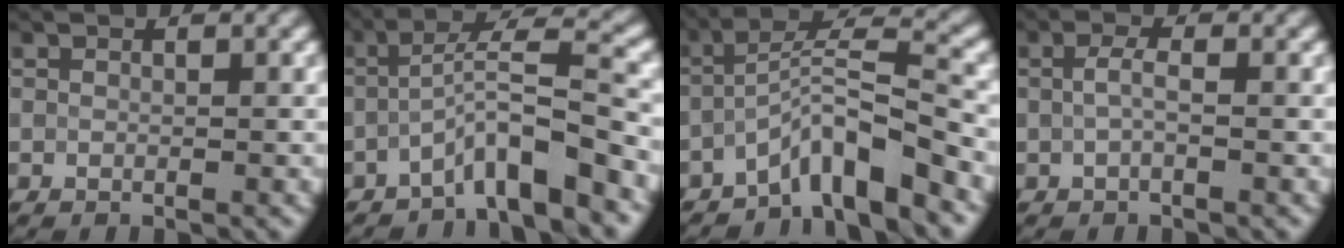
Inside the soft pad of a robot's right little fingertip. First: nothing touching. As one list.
[{"total": 6.0, "force": [-3.1, 1.0, 5.0], "torque": [-0.079, 0.019, -0.063]}, {"total": 6.2, "force": [-3.9, 1.1, 4.7], "torque": [-0.077, 0.014, -0.076]}, {"total": 1.4, "force": [-0.1, 0.3, 1.3], "torque": [-0.031, 0.001, -0.003]}]